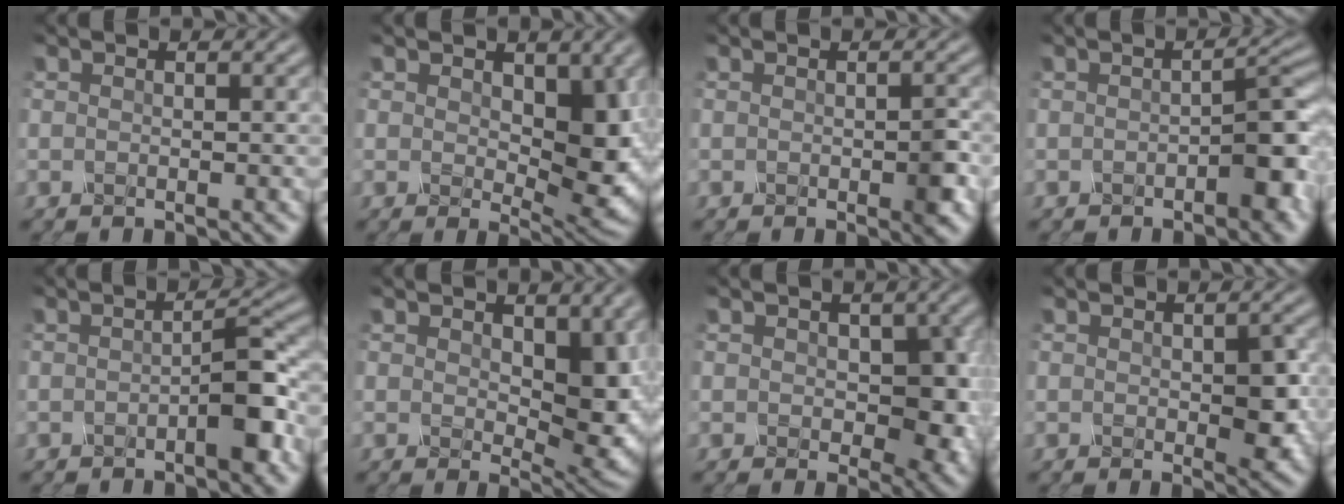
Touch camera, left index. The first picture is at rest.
{"total": 6.6, "force": [0.3, 3.5, 5.6], "torque": [-0.096, -0.012, 0.018]}
{"total": 1.9, "force": [-1.0, 0.2, 1.7], "torque": [-0.045, -0.006, -0.006]}
{"total": 3.4, "force": [-1.7, 0.7, 2.9], "torque": [-0.052, 0.007, -0.020]}
{"total": 3.0, "force": [-1.4, 0.2, 2.7], "torque": [-0.051, 0.006, -0.020]}
{"total": 6.8, "force": [0.5, 3.7, 5.7], "torque": [-0.100, -0.012, 0.021]}
{"total": 5.0, "force": [-0.5, 3.1, 3.9], "torque": [-0.058, -0.004, 0.000]}
{"total": 3.0, "force": [-0.5, 1.2, 2.7], "torque": [-0.055, -0.003, 0.004]}